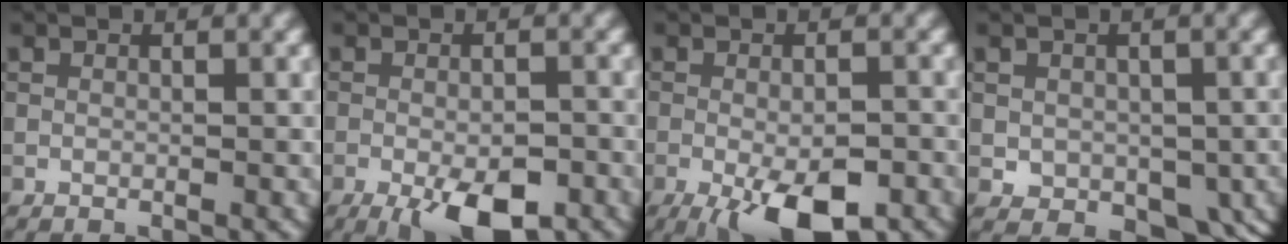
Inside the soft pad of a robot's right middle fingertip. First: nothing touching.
{"total": 6.6, "force": [-3.6, 2.3, 5.1], "torque": [-0.076, -0.005, -0.054]}
{"total": 7.9, "force": [-4.0, 2.7, 6.2], "torque": [-0.099, -0.011, -0.059]}
{"total": 5.8, "force": [-1.0, 4.6, 3.4], "torque": [-0.039, -0.023, 0.000]}